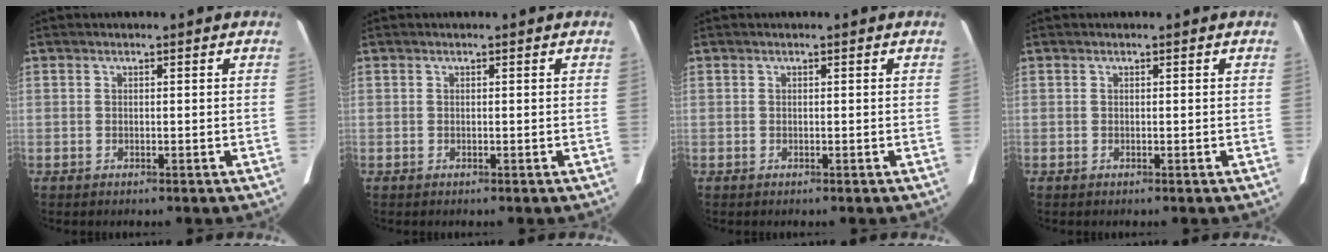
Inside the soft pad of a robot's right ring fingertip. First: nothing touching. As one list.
[{"total": 0.0}, {"total": 0.0}, {"total": 0.0}]